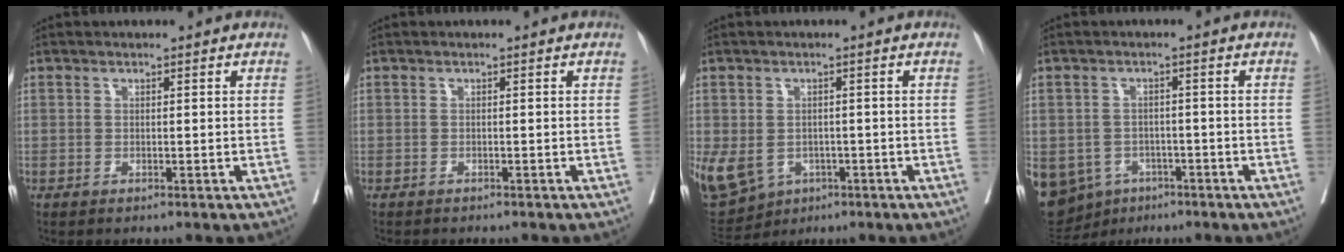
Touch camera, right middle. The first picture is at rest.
{"total": 1.9, "force": [-1.7, 0.5, 0.6], "torque": [-0.015, -0.004, -0.020]}
{"total": 18.1, "force": [-6.4, 15.0, 7.9], "torque": [-0.240, -0.009, -0.077]}
{"total": 15.0, "force": [-6.8, 12.2, 5.4], "torque": [-0.162, 0.002, -0.086]}